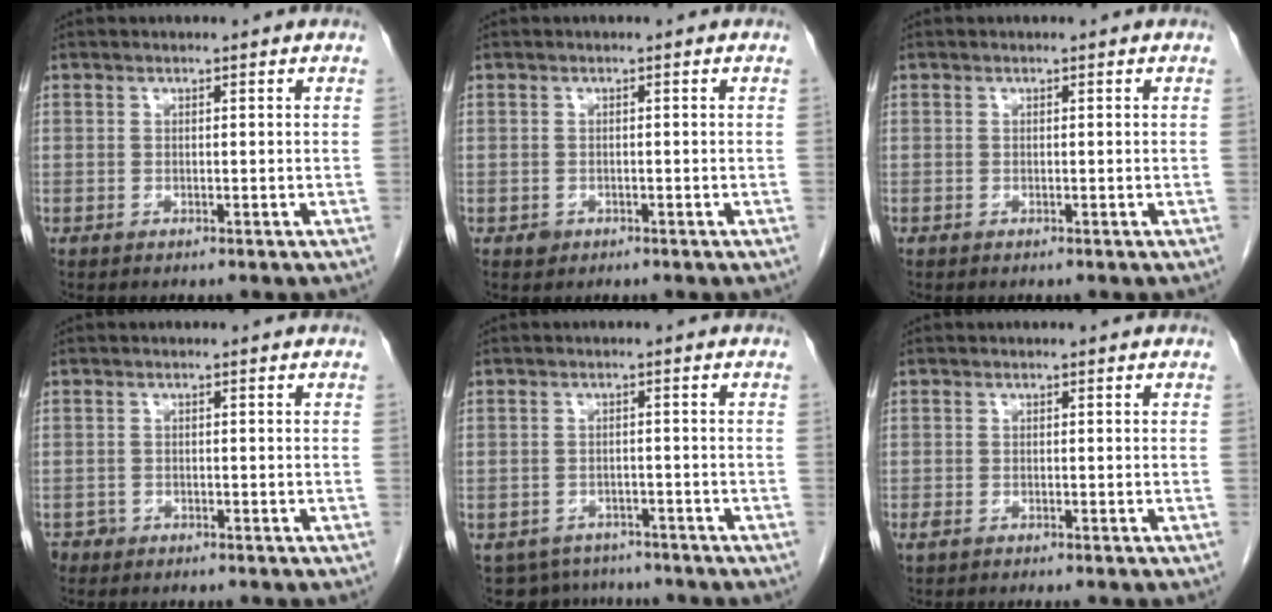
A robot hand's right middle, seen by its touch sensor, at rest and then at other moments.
{"total": 1.0, "force": [-0.5, 0.8, 0.2], "torque": [0.000, 0.003, -0.006]}
{"total": 0.0}
{"total": 1.4, "force": [-1.1, 0.9, -0.2], "torque": [-0.002, 0.004, -0.020]}
{"total": 6.7, "force": [-5.8, 3.3, 0.1], "torque": [0.001, 0.009, -0.073]}
{"total": 2.0, "force": [-1.6, 0.6, 1.1], "torque": [-0.019, -0.005, -0.021]}